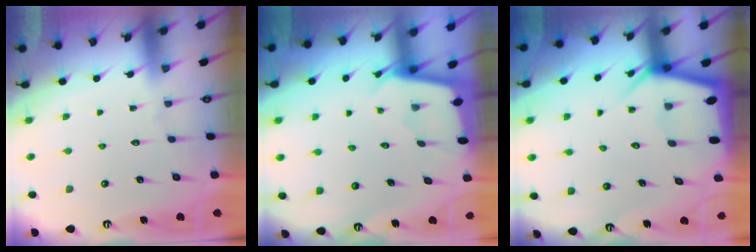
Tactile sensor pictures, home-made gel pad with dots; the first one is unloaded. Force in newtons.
{"total": 1.8, "press": 1.8, "slide": 0.1}
{"total": 6.6, "press": 6.6, "slide": 0.7}